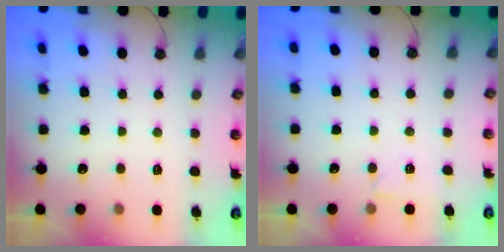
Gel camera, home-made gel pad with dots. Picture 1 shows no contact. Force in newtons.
{"total": 2.1, "press": 2.1, "slide": 0.4}